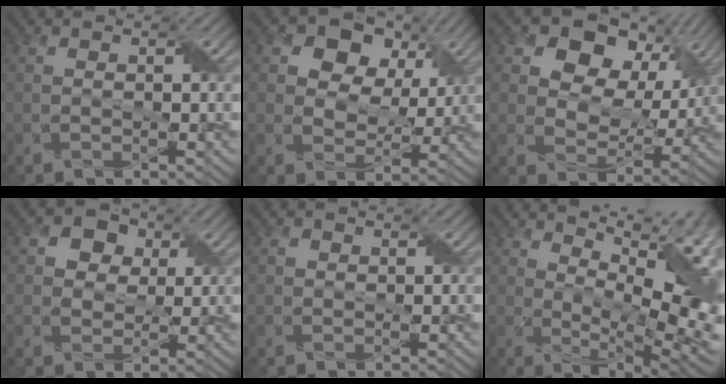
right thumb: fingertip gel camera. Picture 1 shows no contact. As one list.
[{"total": 9.3, "force": [4.6, 6.6, 4.6], "torque": [-0.093, 0.013, 0.064]}, {"total": 12.0, "force": [5.8, 8.2, 6.5], "torque": [-0.118, 0.024, 0.079]}, {"total": 4.3, "force": [1.5, 3.6, 1.7], "torque": [-0.034, 0.003, 0.014]}, {"total": 0.7, "force": [0.0, 0.7, -0.1], "torque": [0.001, -0.002, 0.000]}, {"total": 17.2, "force": [4.5, 6.5, 15.3], "torque": [-0.205, 0.020, 0.083]}]